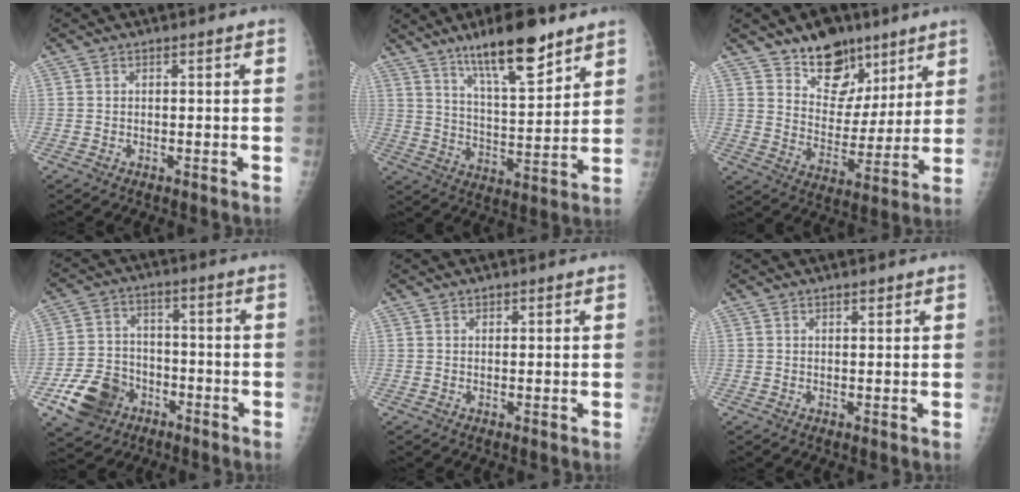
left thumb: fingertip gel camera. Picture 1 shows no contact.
{"total": 14.7, "force": [9.9, 3.7, 10.2], "torque": [-0.149, -0.060, 0.172]}
{"total": 13.3, "force": [9.1, 8.3, 5.0], "torque": [-0.036, -0.057, 0.156]}
{"total": 11.2, "force": [-5.4, 8.7, 4.6], "torque": [-0.068, 0.031, -0.093]}
{"total": 0.7, "force": [0.5, 0.4, 0.2], "torque": [0.002, -0.003, 0.006]}
{"total": 1.0, "force": [0.8, 0.3, 0.6], "torque": [-0.007, -0.005, 0.013]}